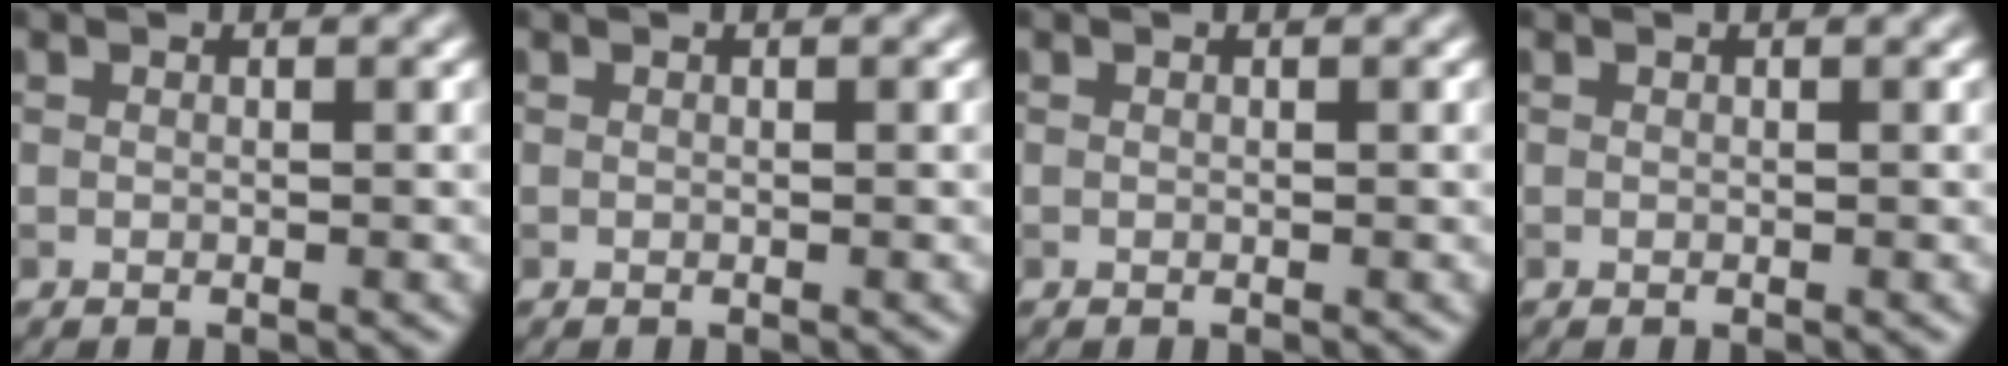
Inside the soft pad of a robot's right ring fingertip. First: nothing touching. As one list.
[{"total": 0.0}, {"total": 0.0}, {"total": 0.0}]